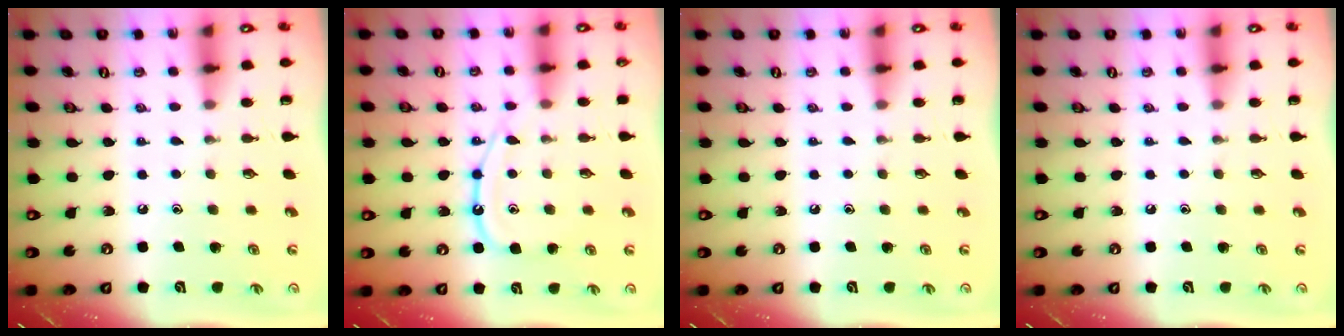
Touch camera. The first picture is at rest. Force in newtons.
{"total": 13.1, "press": 13.0, "slide": 1.3}
{"total": 0.0}
{"total": 0.0}